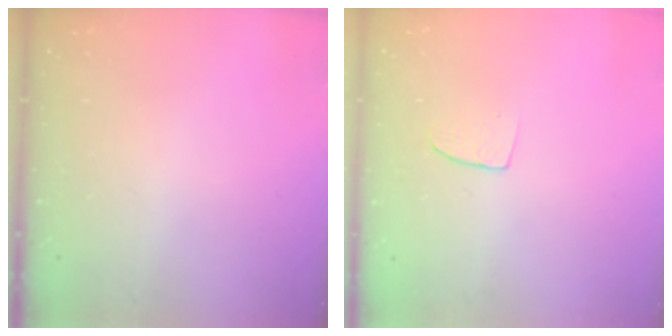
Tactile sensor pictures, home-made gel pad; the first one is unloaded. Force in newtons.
{"total": 5.2, "press": 5.2, "slide": 0.4}